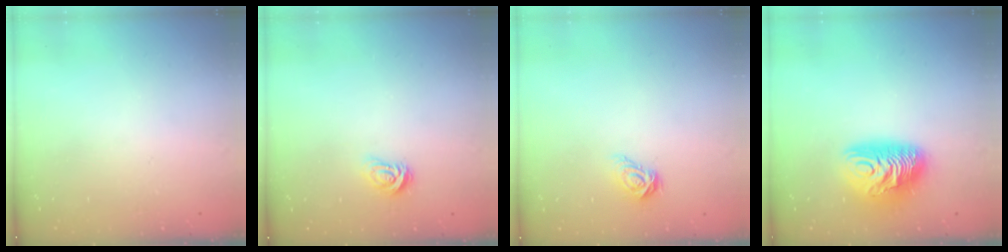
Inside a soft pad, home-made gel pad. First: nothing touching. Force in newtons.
{"total": 2.9, "press": 2.8, "slide": 0.4}
{"total": 5.7, "press": 5.6, "slide": 0.5}
{"total": 12.4, "press": 12.3, "slide": 0.9}